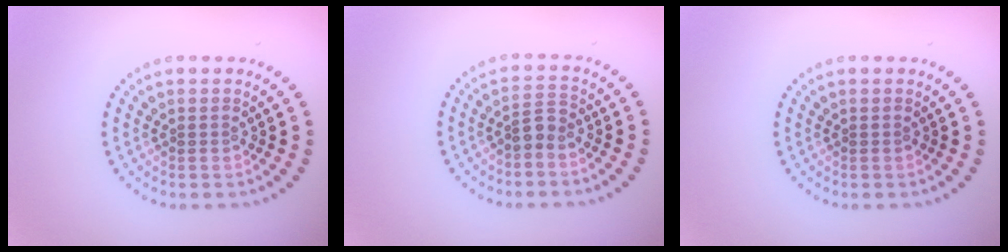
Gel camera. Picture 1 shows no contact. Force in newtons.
{"total": 1.8, "press": 1.5, "slide": 1.1}
{"total": 0.0}